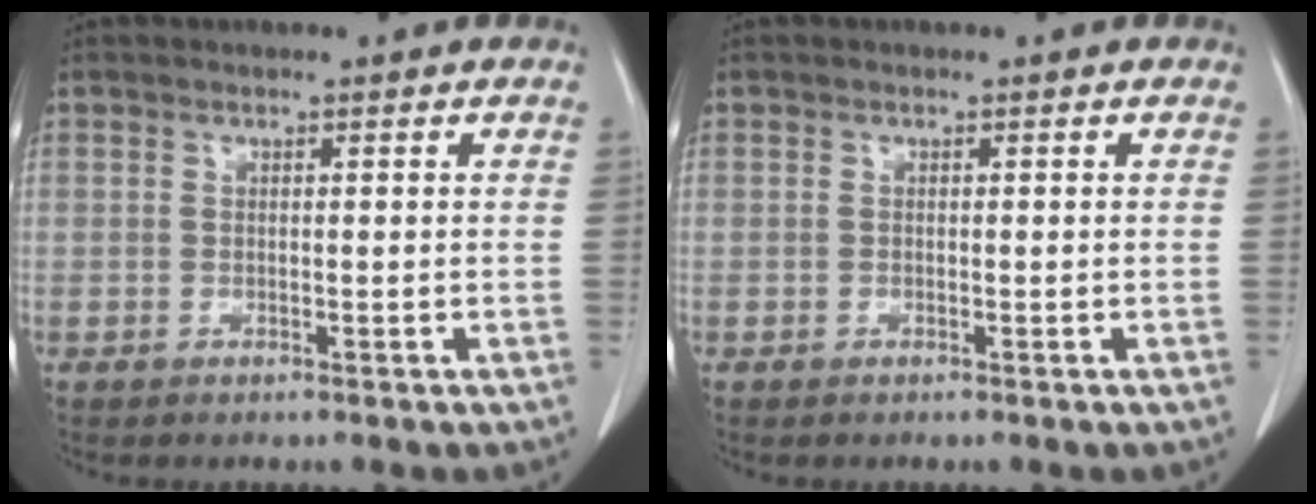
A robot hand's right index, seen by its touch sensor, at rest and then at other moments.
{"total": 0.0}